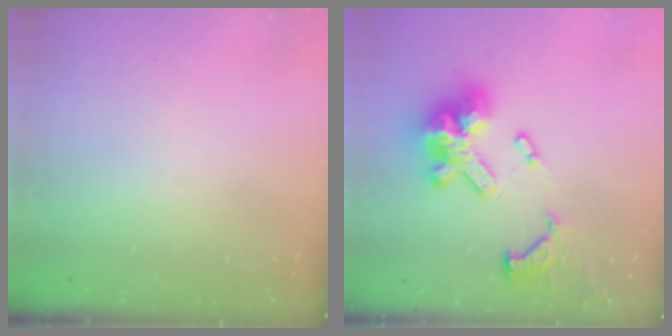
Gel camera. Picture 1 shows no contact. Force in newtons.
{"total": 18.3, "press": 18.1, "slide": 2.1}